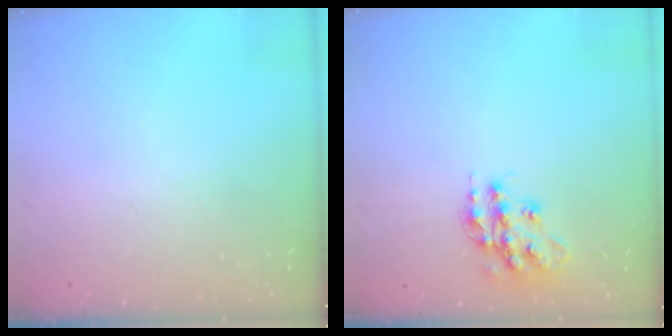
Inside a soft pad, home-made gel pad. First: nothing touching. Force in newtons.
{"total": 14.9, "press": 14.9, "slide": 0.9}